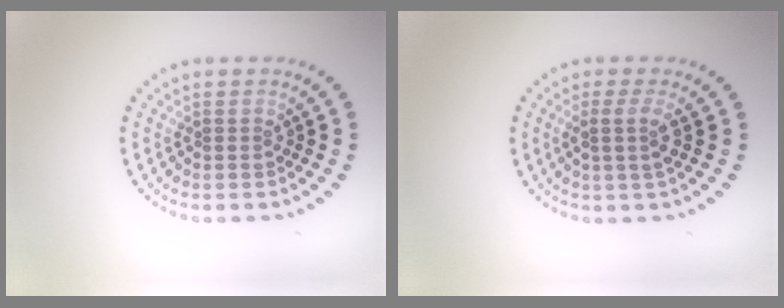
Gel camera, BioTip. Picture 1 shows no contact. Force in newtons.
{"total": 2.0, "press": 1.5, "slide": 1.3}